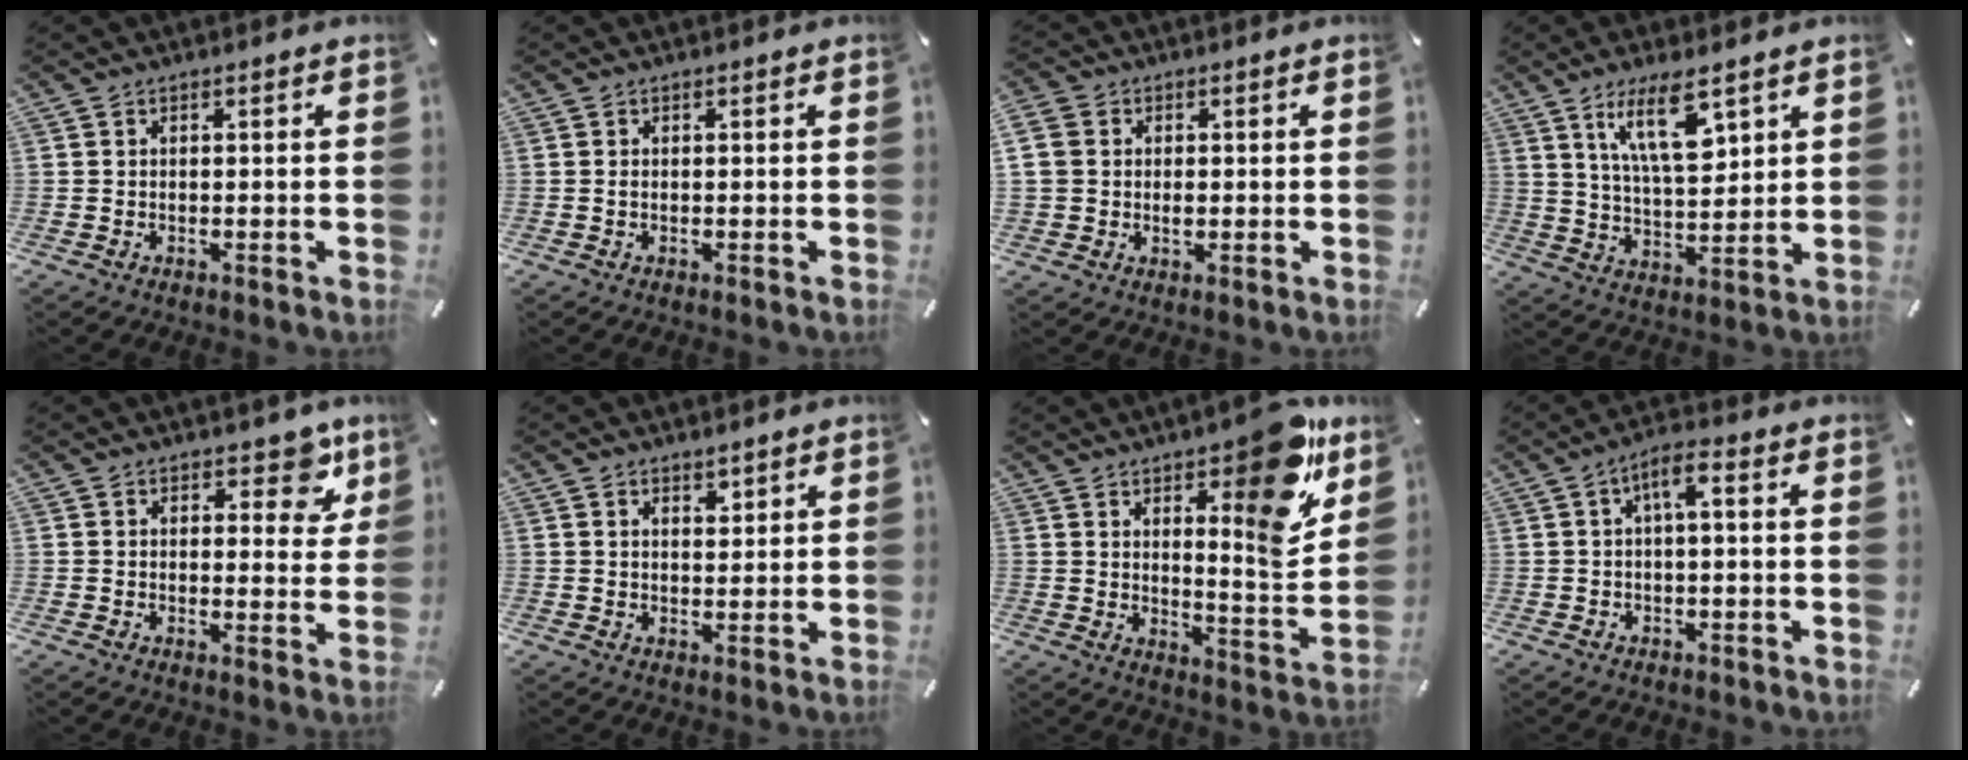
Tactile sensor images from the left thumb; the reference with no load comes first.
{"total": 0.6, "force": [-0.1, 0.2, 0.6], "torque": [-0.012, -0.001, -0.001]}
{"total": 5.1, "force": [0.5, 4.6, 2.2], "torque": [-0.072, 0.002, 0.006]}
{"total": 12.5, "force": [7.2, 4.4, 9.2], "torque": [-0.168, -0.019, 0.126]}
{"total": 8.0, "force": [5.2, 4.5, 4.0], "torque": [-0.013, -0.037, 0.082]}
{"total": 2.3, "force": [1.7, 1.4, 0.5], "torque": [0.005, -0.008, 0.029]}
{"total": 15.6, "force": [9.8, 4.7, 11.2], "torque": [-0.129, -0.088, 0.156]}
{"total": 4.9, "force": [0.2, 1.4, 4.7], "torque": [-0.083, 0.009, 0.000]}